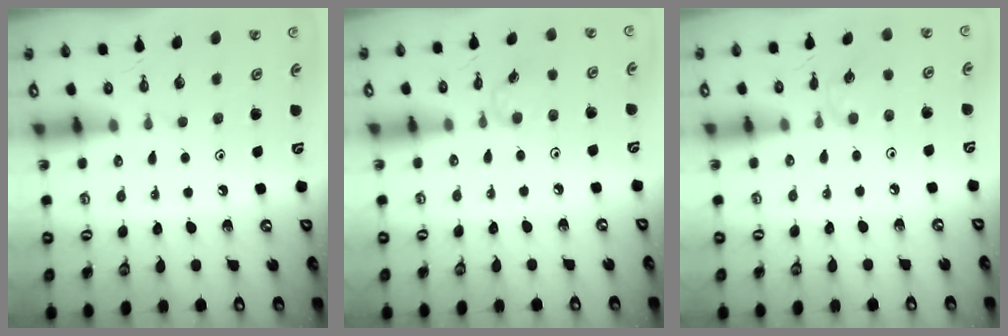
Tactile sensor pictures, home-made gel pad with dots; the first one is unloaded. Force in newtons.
{"total": 2.5, "press": 2.5, "slide": 0.4}
{"total": 1.5, "press": 1.5, "slide": 0.4}